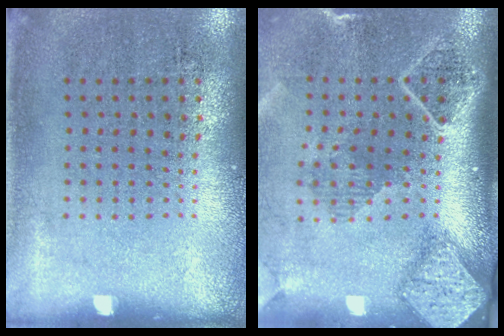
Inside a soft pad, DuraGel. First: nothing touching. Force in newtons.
{"total": 2.7, "press": 2.0, "slide": 1.9}